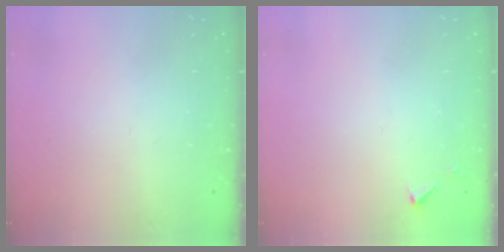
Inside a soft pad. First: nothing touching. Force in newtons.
{"total": 2.8, "press": 2.8, "slide": 0.4}